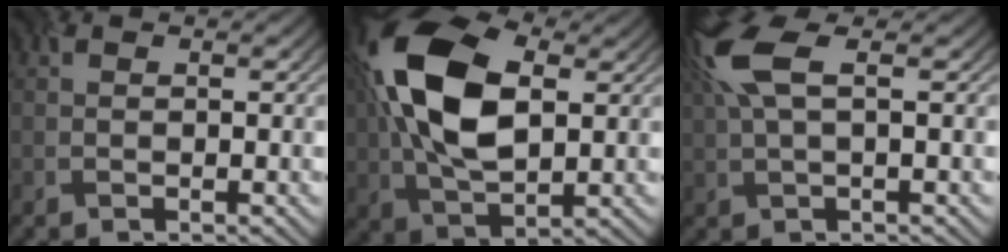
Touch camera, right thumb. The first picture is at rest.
{"total": 14.6, "force": [3.0, 8.2, 11.7], "torque": [-0.253, 0.016, 0.051]}
{"total": 6.0, "force": [2.1, 1.8, 5.3], "torque": [-0.135, 0.013, 0.035]}